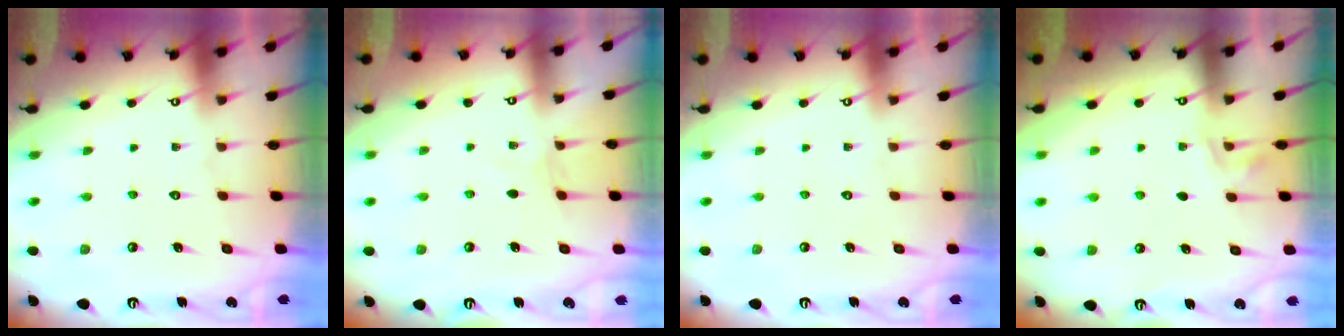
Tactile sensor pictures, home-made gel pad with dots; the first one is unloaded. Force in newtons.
{"total": 2.3, "press": 2.3, "slide": 0.4}
{"total": 0.0}
{"total": 2.5, "press": 1.7, "slide": 1.7}